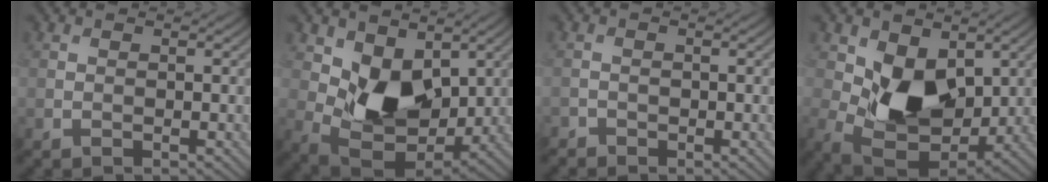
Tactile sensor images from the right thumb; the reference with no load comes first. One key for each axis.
{"total": 9.3, "fx": 2.9, "fy": 6.1, "fz": 6.4, "tx": -0.136, "ty": -0.025, "tz": 0.049}
{"total": 1.2, "fx": -1.0, "fy": 0.6, "fz": 0.0, "tx": 0.001, "ty": -0.001, "tz": -0.023}
{"total": 10.6, "fx": 1.4, "fy": 7.1, "fz": 7.7, "tx": -0.155, "ty": -0.024, "tz": 0.025}